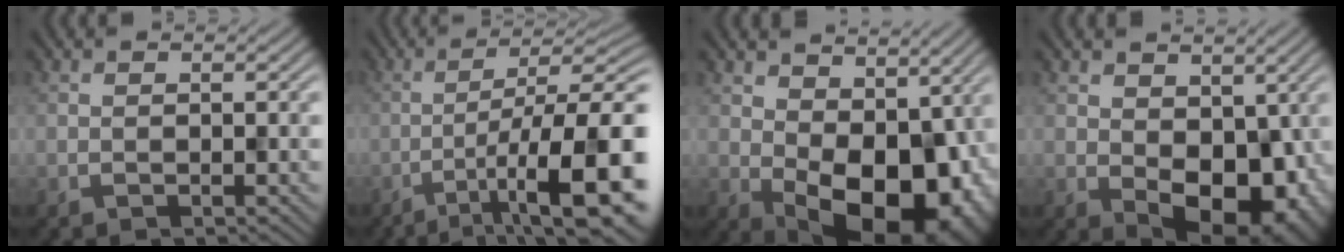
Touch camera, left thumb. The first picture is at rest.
{"total": 13.8, "force": [-5.4, 3.7, 12.1], "torque": [-0.166, -0.004, -0.071]}
{"total": 14.0, "force": [-0.5, 9.3, 10.4], "torque": [-0.136, -0.037, 0.022]}
{"total": 9.9, "force": [-0.6, 6.8, 7.2], "torque": [-0.097, -0.032, 0.013]}